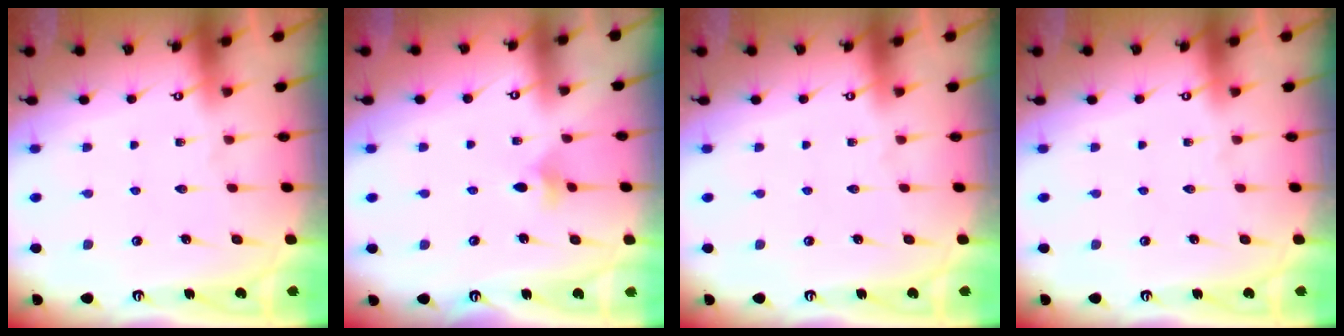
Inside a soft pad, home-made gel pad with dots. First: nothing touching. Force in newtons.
{"total": 4.7, "press": 4.6, "slide": 0.7}
{"total": 0.0}
{"total": 0.0}